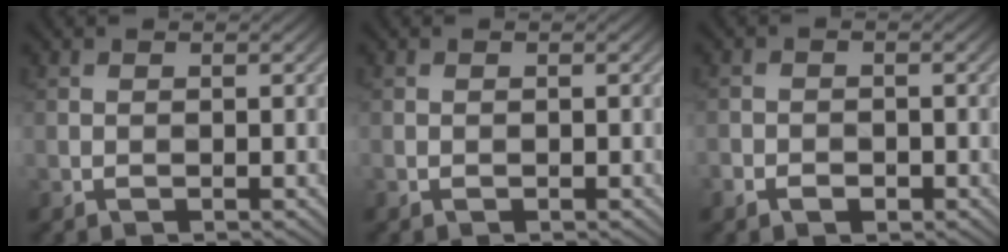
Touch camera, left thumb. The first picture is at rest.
{"total": 0.0}
{"total": 1.9, "force": [-1.1, 1.2, 0.8], "torque": [-0.015, -0.002, -0.024]}